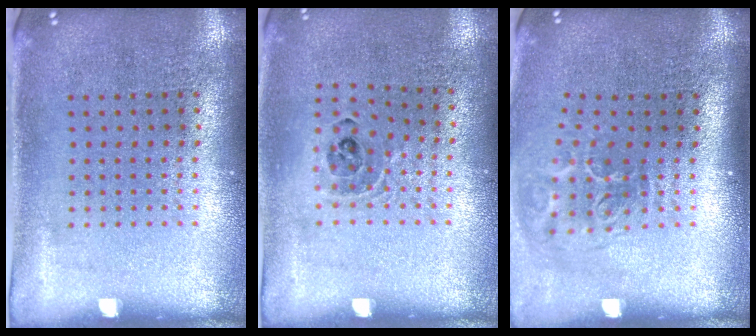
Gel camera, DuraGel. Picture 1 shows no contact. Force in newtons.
{"total": 0.9, "press": 0.9, "slide": 0.1}
{"total": 2.1, "press": 1.3, "slide": 1.6}